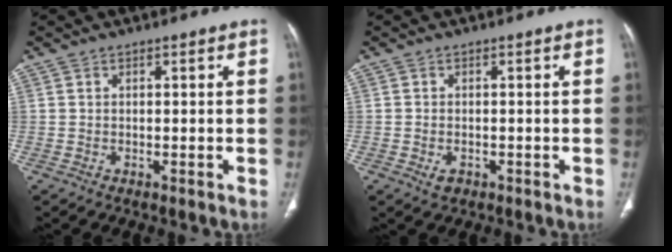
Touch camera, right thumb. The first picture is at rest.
{"total": 2.0, "force": [-0.9, 1.4, 1.2], "torque": [-0.019, 0.004, -0.008]}